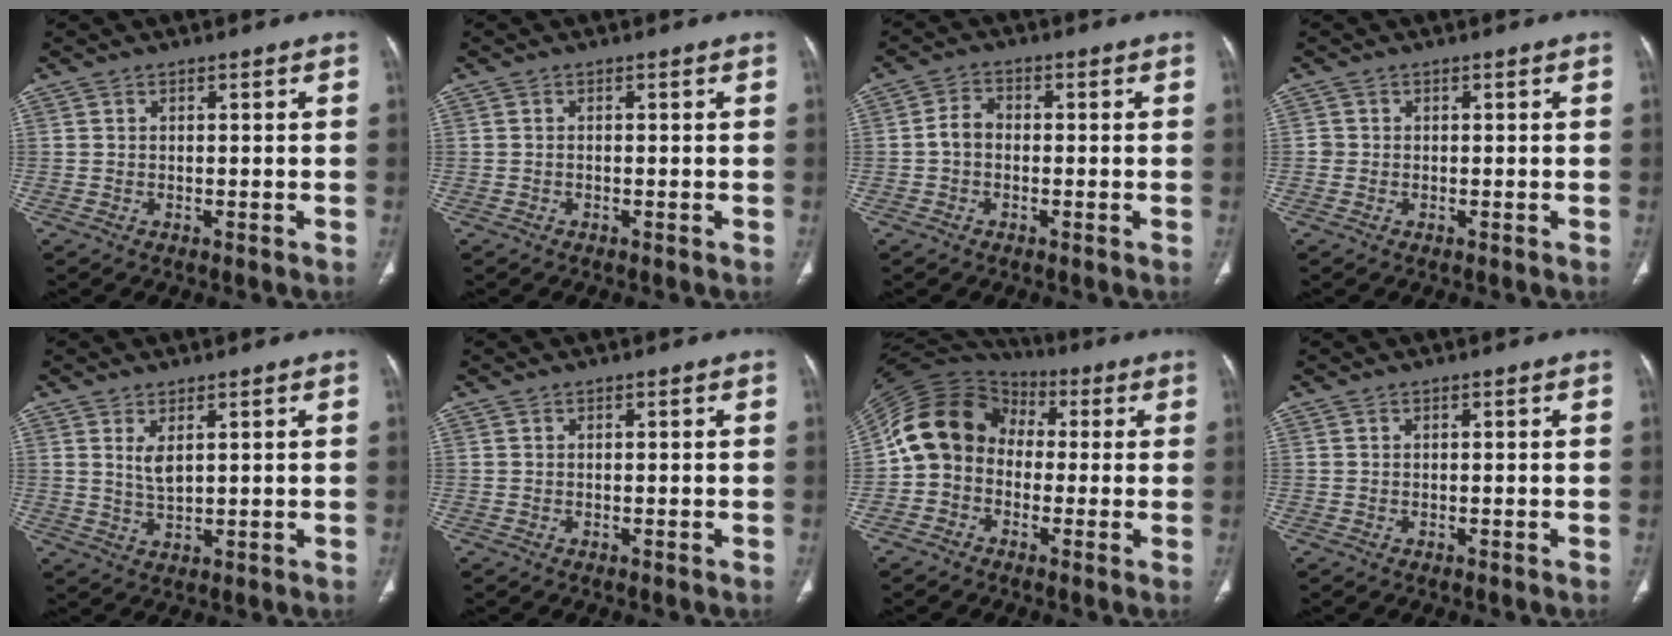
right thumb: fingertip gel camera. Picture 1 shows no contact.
{"total": 0.0}
{"total": 3.4, "force": [-0.6, 2.5, 2.2], "torque": [-0.035, 0.013, -0.018]}
{"total": 1.0, "force": [-0.2, 1.0, 0.1], "torque": [0.004, 0.005, -0.003]}
{"total": 3.5, "force": [1.4, 1.4, 2.8], "torque": [-0.053, -0.015, 0.036]}
{"total": 0.0}
{"total": 13.0, "force": [-0.4, 11.0, 7.0], "torque": [-0.116, 0.043, -0.023]}
{"total": 0.0}